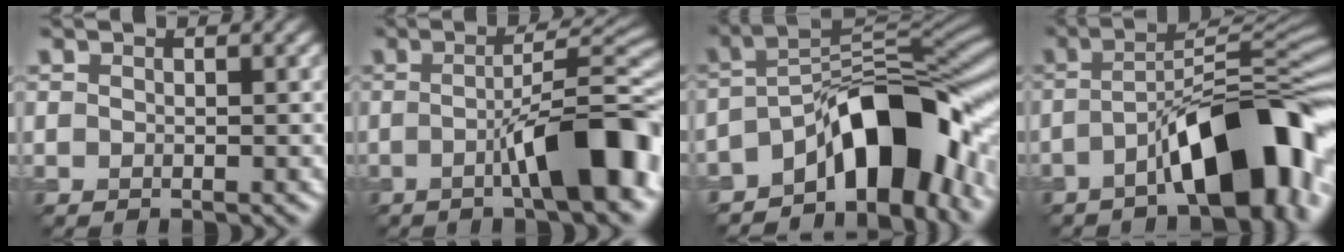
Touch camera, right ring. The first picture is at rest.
{"total": 9.0, "force": [-2.2, 1.8, 8.5], "torque": [-0.108, 0.017, -0.035]}
{"total": 11.8, "force": [-6.0, 5.1, 8.7], "torque": [-0.104, 0.015, -0.095]}
{"total": 10.2, "force": [-4.3, 3.1, 8.8], "torque": [-0.124, 0.021, -0.064]}